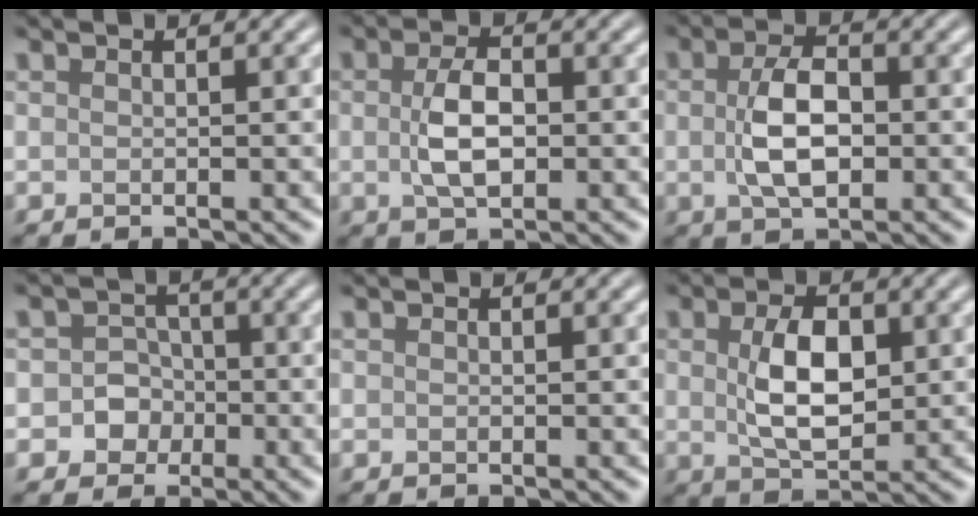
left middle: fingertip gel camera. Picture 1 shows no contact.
{"total": 3.9, "force": [-0.1, 2.1, 3.3], "torque": [-0.071, 0.000, -0.001]}
{"total": 4.7, "force": [-0.2, 2.5, 4.0], "torque": [-0.083, 0.002, -0.004]}
{"total": 2.9, "force": [-0.7, 2.7, 0.7], "torque": [0.014, 0.003, -0.026]}
{"total": 0.0}
{"total": 5.3, "force": [0.6, 2.9, 4.4], "torque": [-0.090, 0.000, 0.014]}